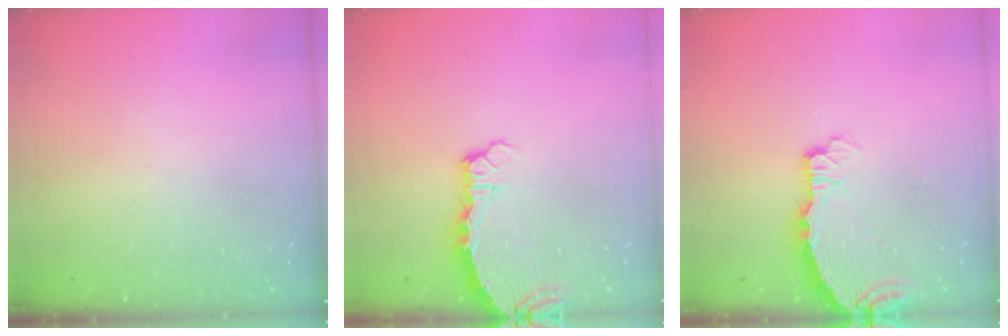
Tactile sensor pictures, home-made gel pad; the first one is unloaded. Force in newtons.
{"total": 5.1, "press": 5.1, "slide": 0.6}
{"total": 3.8, "press": 3.8, "slide": 0.4}